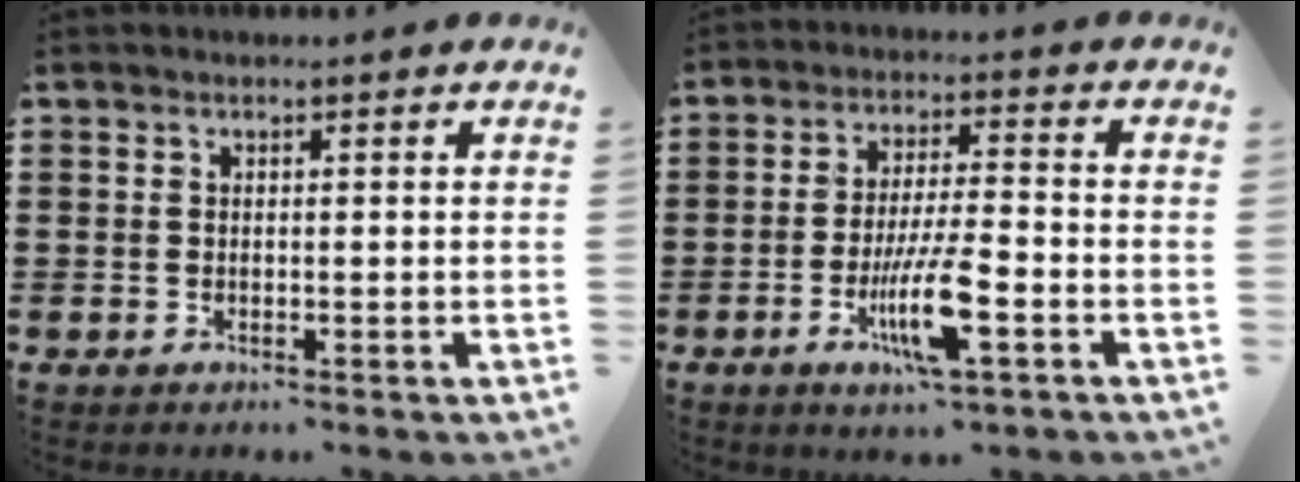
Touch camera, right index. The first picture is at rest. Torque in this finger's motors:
{"motor_torque": [2.14, 0.00, 0.51, 0.19]}